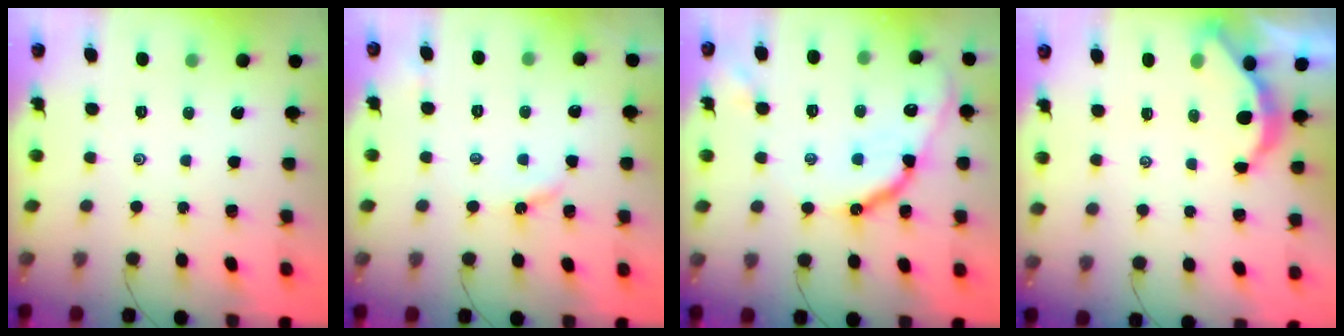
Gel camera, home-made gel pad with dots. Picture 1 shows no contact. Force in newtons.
{"total": 3.2, "press": 3.2, "slide": 0.2}
{"total": 13.1, "press": 13.1, "slide": 0.7}
{"total": 3.1, "press": 3.1, "slide": 0.2}